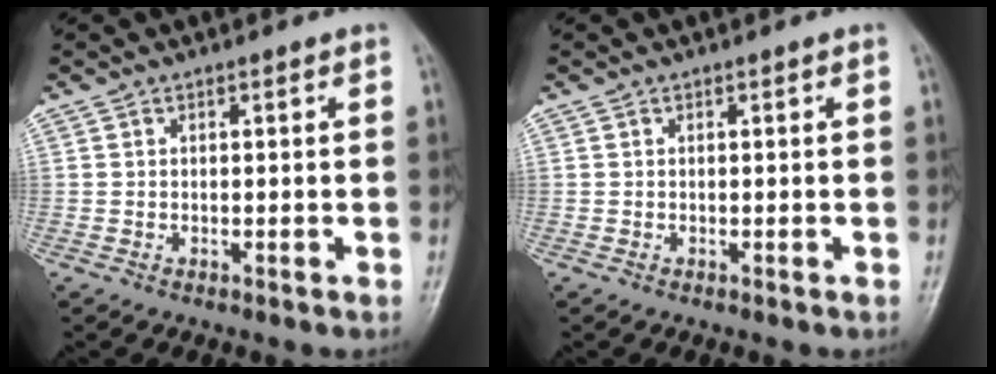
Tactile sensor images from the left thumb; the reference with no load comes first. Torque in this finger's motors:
{"motor_torque": [0.00, 0.01, -0.01, -0.05, 0.00]}